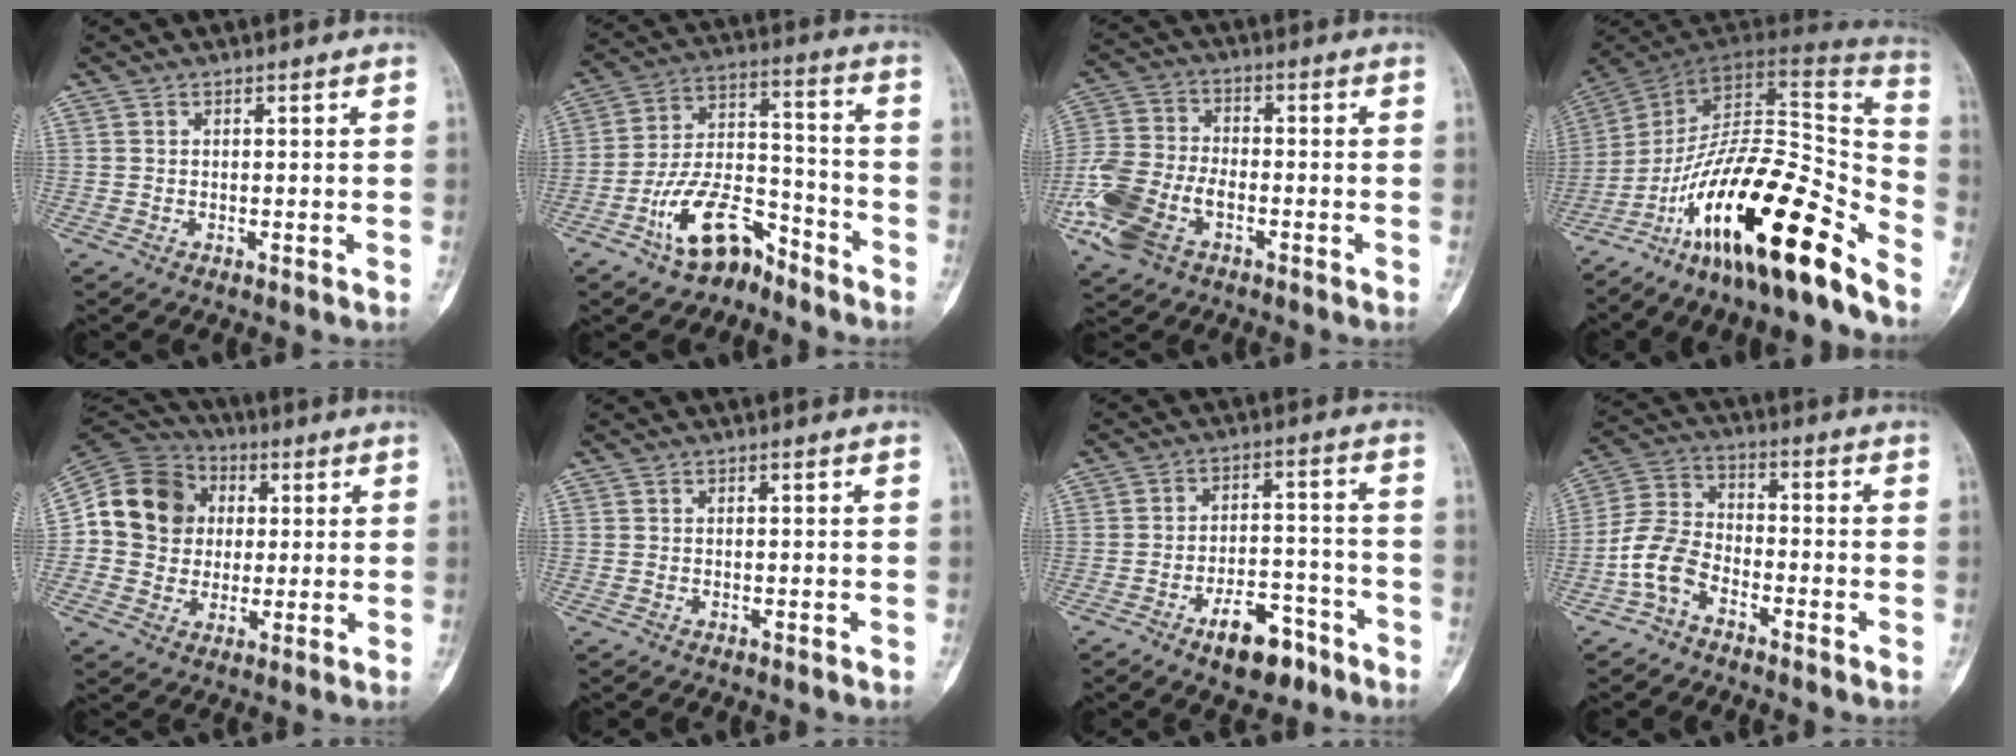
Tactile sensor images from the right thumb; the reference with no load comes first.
{"total": 13.3, "force": [-8.6, 6.6, 7.6], "torque": [-0.127, 0.084, -0.159]}
{"total": 13.6, "force": [-5.6, 8.3, 9.2], "torque": [-0.207, 0.017, -0.111]}
{"total": 26.5, "force": [-17.8, 6.7, 18.5], "torque": [-0.253, 0.103, -0.295]}
{"total": 14.4, "force": [2.0, 12.9, 6.2], "torque": [-0.090, 0.021, 0.033]}
{"total": 0.0}
{"total": 9.6, "force": [-6.1, 4.8, 5.7], "torque": [-0.067, 0.048, -0.091]}
{"total": 8.1, "force": [-4.3, 5.1, 4.6], "torque": [-0.097, 0.040, -0.096]}